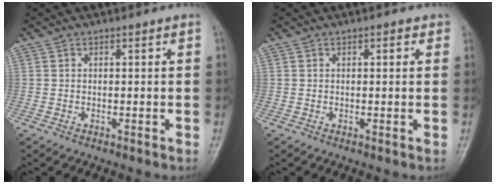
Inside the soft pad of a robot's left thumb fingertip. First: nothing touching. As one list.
[{"total": 1.4, "force": [0.7, 0.8, 1.0], "torque": [-0.006, 0.001, 0.005]}]